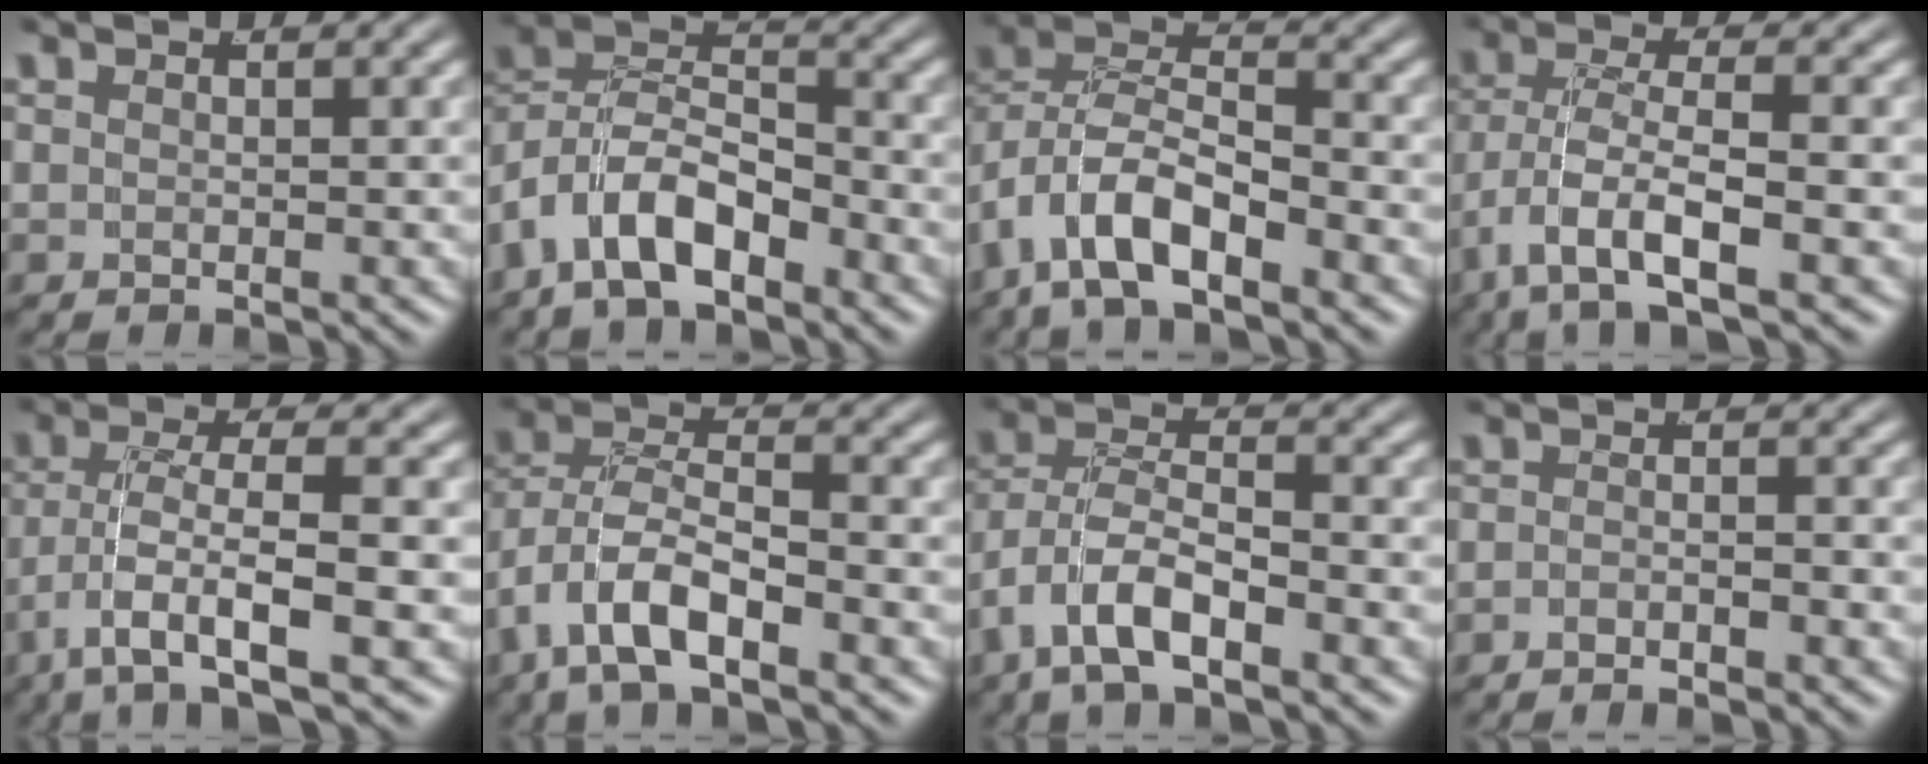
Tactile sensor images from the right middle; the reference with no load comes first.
{"total": 8.4, "force": [-1.8, 6.8, 4.7], "torque": [-0.111, -0.013, -0.036]}
{"total": 6.4, "force": [-1.7, 4.9, 3.7], "torque": [-0.098, -0.010, -0.033]}
{"total": 4.9, "force": [-1.9, 2.1, 4.0], "torque": [-0.105, -0.033, -0.013]}
{"total": 5.3, "force": [-2.6, 1.5, 4.3], "torque": [-0.102, -0.029, -0.025]}
{"total": 5.6, "force": [-1.3, 3.9, 3.8], "torque": [-0.102, -0.019, -0.018]}
{"total": 5.0, "force": [-1.3, 3.4, 3.5], "torque": [-0.093, -0.021, -0.016]}
{"total": 2.3, "force": [-2.1, 0.2, 0.9], "torque": [-0.011, 0.003, -0.041]}